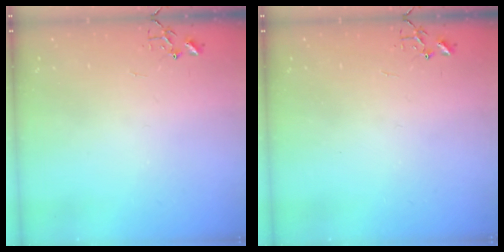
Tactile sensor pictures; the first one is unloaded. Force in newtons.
{"total": 0.0}